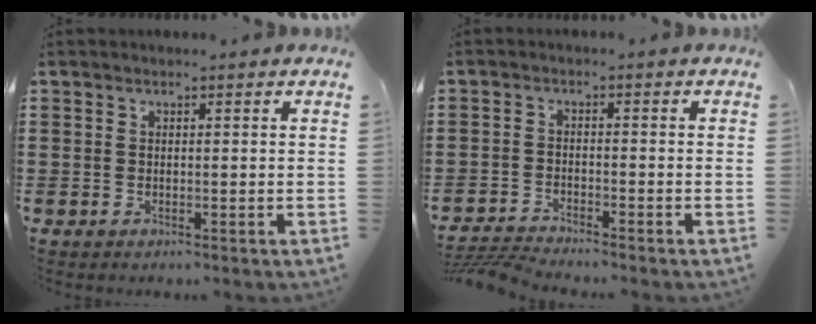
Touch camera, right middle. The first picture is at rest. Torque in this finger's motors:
{"motor_torque": [0.58, -0.23, 0.10, 0.02]}